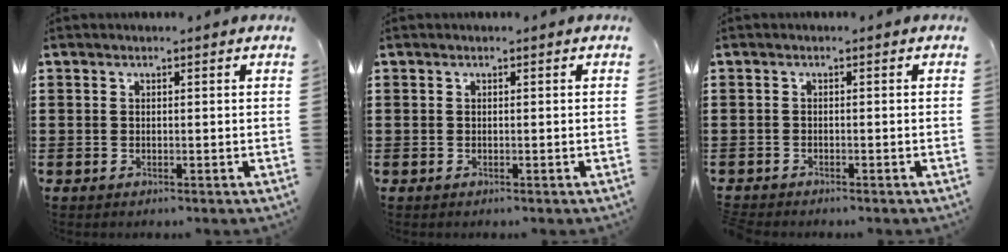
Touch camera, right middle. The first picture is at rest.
{"total": 0.0}
{"total": 0.7, "force": [-0.7, 0.0, 0.1], "torque": [-0.003, -0.002, -0.015]}